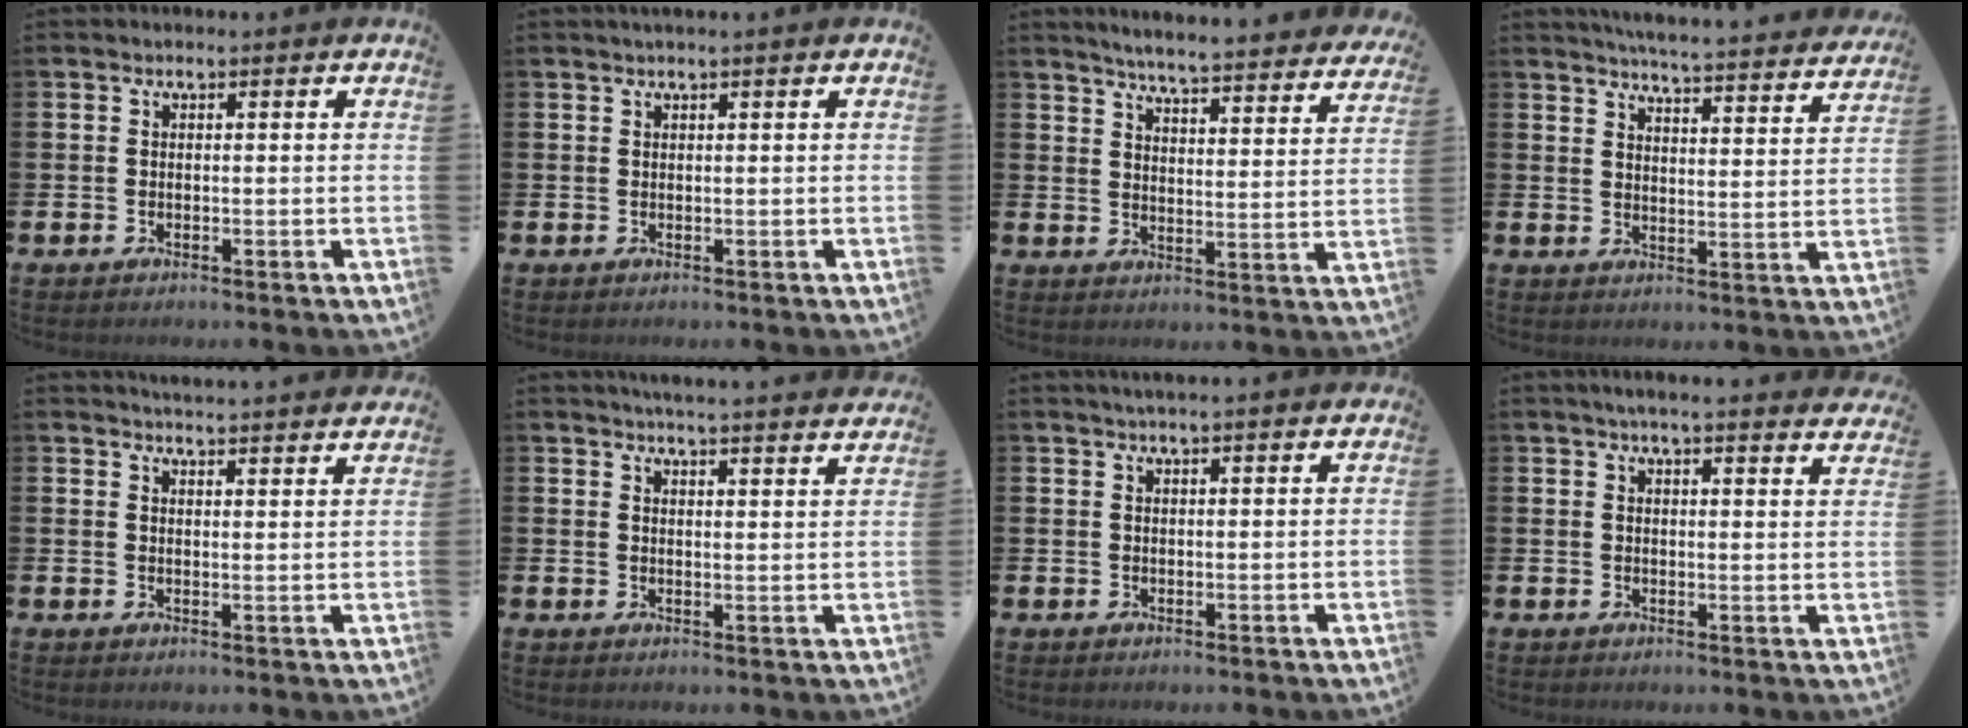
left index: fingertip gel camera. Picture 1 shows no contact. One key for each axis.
{"total": 0.8, "fx": 0.6, "fy": -0.1, "fz": 0.5, "tx": -0.013, "ty": 0.004, "tz": 0.012}
{"total": 5.5, "fx": 5.3, "fy": -0.1, "fz": 1.3, "tx": -0.043, "ty": -0.045, "tz": 0.089}
{"total": 5.4, "fx": 5.3, "fy": -0.2, "fz": 1.0, "tx": -0.033, "ty": -0.042, "tz": 0.090}
{"total": 4.0, "fx": 4.0, "fy": -0.4, "fz": -0.1, "tx": -0.003, "ty": -0.025, "tz": 0.071}
{"total": 4.5, "fx": 4.5, "fy": -0.6, "fz": 0.4, "tx": -0.016, "ty": -0.027, "tz": 0.079}
{"total": 2.3, "fx": 2.1, "fy": -0.1, "fz": 0.8, "tx": -0.009, "ty": -0.006, "tz": 0.036}
{"total": 4.3, "fx": 4.1, "fy": -0.3, "fz": 1.0, "tx": -0.028, "ty": -0.017, "tz": 0.073}